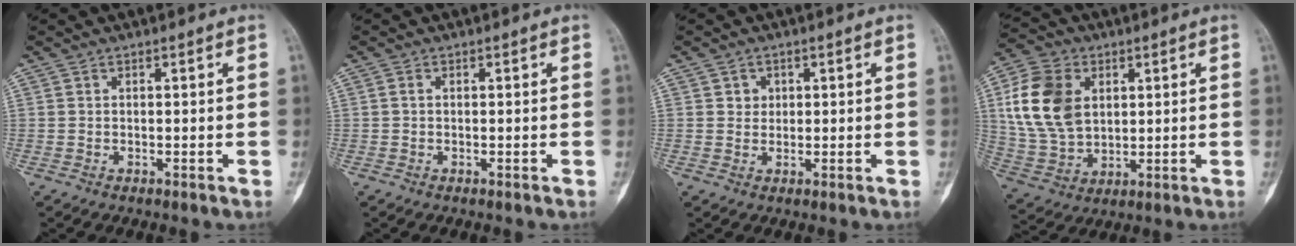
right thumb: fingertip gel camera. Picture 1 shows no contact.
{"total": 0.5, "force": [0.0, 0.3, 0.4], "torque": [-0.011, 0.000, -0.003]}
{"total": 2.1, "force": [0.6, 1.9, 0.6], "torque": [0.002, -0.001, 0.008]}
{"total": 14.9, "force": [3.6, 10.5, 10.0], "torque": [-0.183, -0.005, 0.072]}